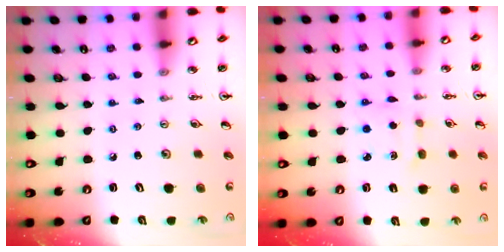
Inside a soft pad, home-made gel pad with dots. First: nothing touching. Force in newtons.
{"total": 1.9, "press": 1.9, "slide": 0.3}